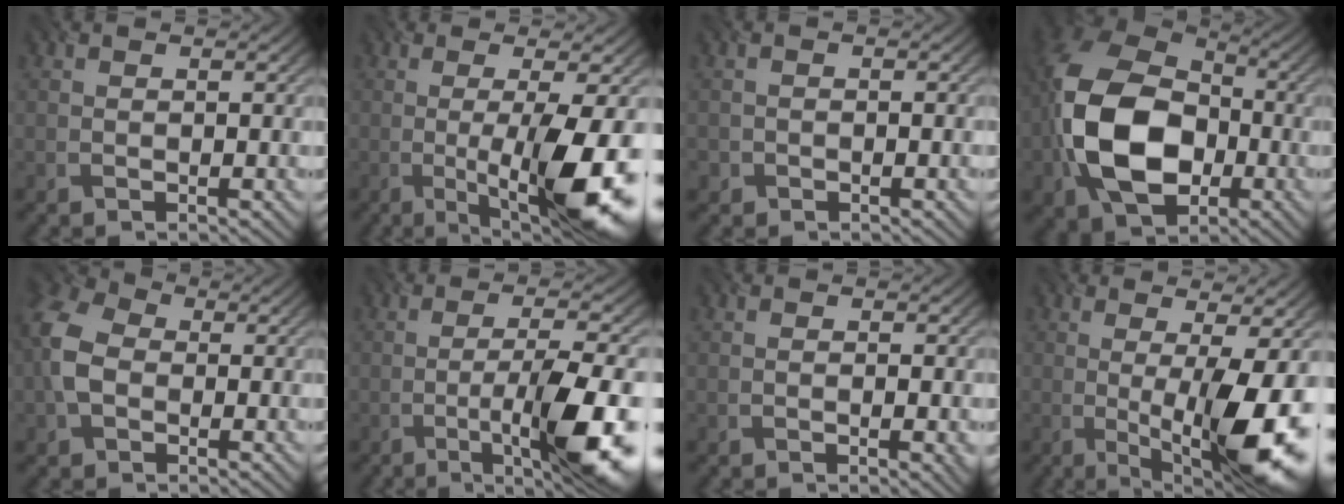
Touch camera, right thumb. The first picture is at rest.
{"total": 12.4, "force": [-2.5, 2.6, 11.9], "torque": [-0.175, 0.000, -0.039]}
{"total": 1.1, "force": [-0.8, 0.8, 0.2], "torque": [-0.002, -0.002, -0.015]}
{"total": 16.0, "force": [-3.0, 11.2, 11.1], "torque": [-0.252, -0.017, -0.070]}
{"total": 7.6, "force": [-0.5, 5.5, 5.2], "torque": [-0.152, 0.008, -0.024]}
{"total": 12.7, "force": [-4.5, 2.6, 11.6], "torque": [-0.169, 0.002, -0.074]}
{"total": 1.4, "force": [-0.2, 0.1, 1.3], "torque": [-0.023, -0.002, -0.004]}
{"total": 12.6, "force": [-1.6, 3.0, 12.1], "torque": [-0.177, 0.000, -0.020]}